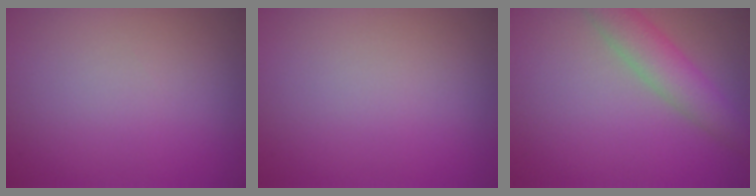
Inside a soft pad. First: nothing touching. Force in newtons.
{"total": 0.0}
{"total": 4.1, "press": 4.1, "slide": 0.2}